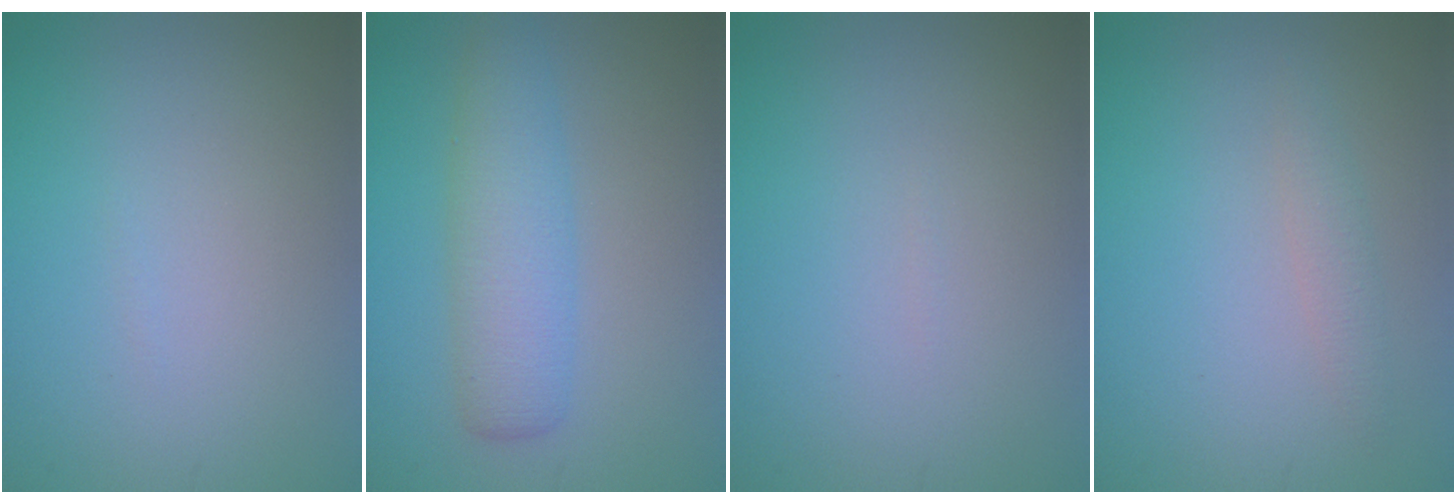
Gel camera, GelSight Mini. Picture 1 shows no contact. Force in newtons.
{"total": 4.4, "press": 4.4, "slide": 0.1}
{"total": 0.0}
{"total": 1.3, "press": 1.3, "slide": 0.1}